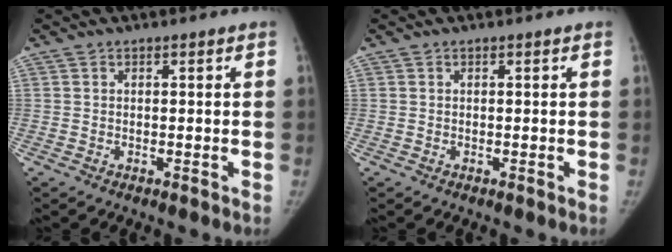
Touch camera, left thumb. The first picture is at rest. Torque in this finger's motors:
{"motor_torque": [0.06, 0.17, -0.33, 0.48, 0.07]}